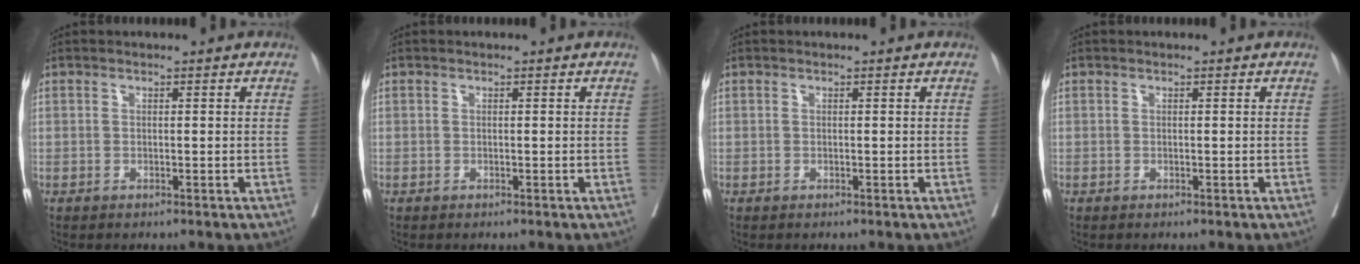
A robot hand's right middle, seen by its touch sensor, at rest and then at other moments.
{"total": 0.0}
{"total": 0.0}
{"total": 0.0}